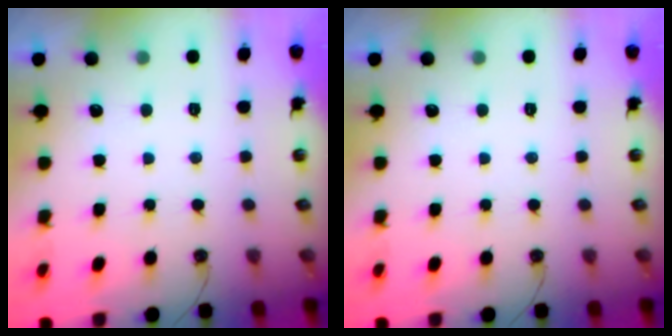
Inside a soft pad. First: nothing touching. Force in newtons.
{"total": 0.0}